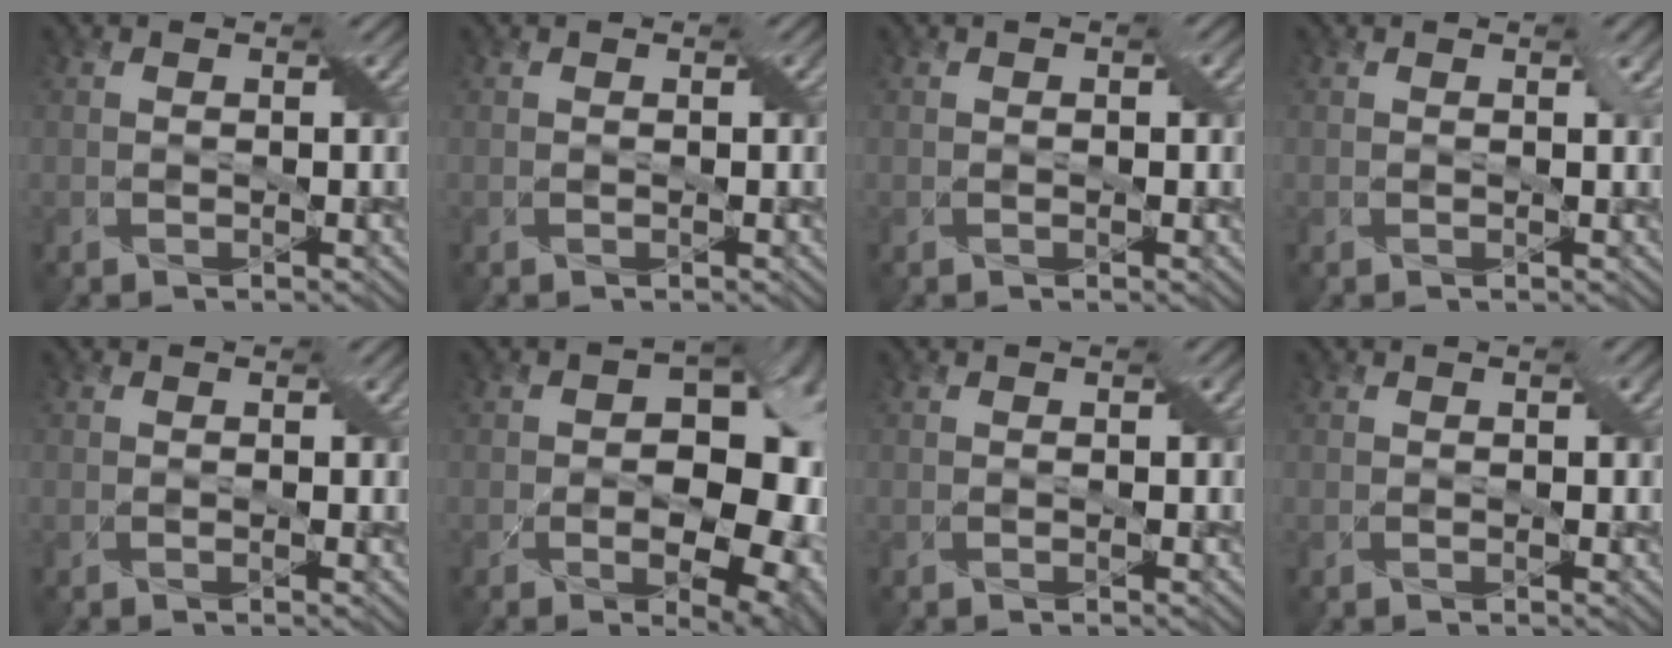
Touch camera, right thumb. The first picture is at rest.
{"total": 0.0}
{"total": 1.2, "force": [0.1, 0.6, 1.1], "torque": [-0.014, 0.002, 0.003]}
{"total": 0.6, "force": [0.3, 0.1, 0.5], "torque": [-0.008, 0.000, 0.004]}
{"total": 0.7, "force": [0.0, 0.4, 0.6], "torque": [-0.007, -0.002, 0.001]}
{"total": 13.9, "force": [-2.2, 9.0, 10.4], "torque": [-0.090, 0.005, -0.013]}
{"total": 0.9, "force": [0.1, 0.4, 0.8], "torque": [-0.011, 0.001, 0.003]}
{"total": 1.2, "force": [0.3, 0.4, 1.0], "torque": [-0.015, 0.002, 0.005]}